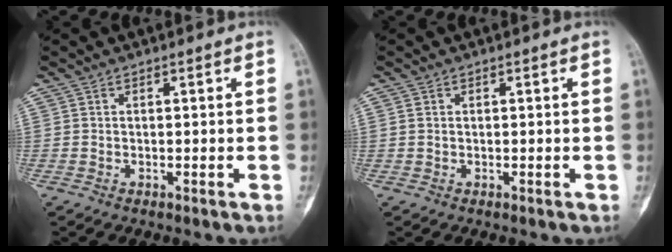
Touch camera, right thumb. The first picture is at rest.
{"total": 0.7, "force": [0.1, 0.6, 0.4], "torque": [-0.008, 0.000, 0.003]}